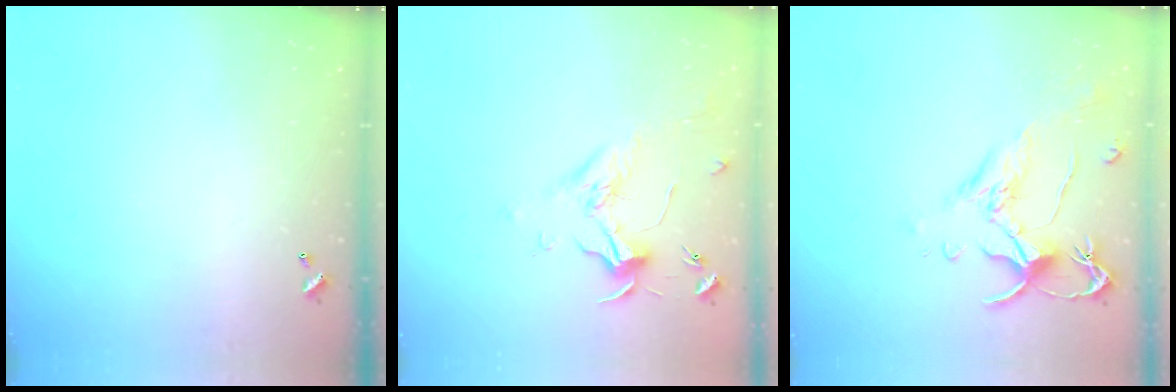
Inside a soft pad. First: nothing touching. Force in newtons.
{"total": 1.8, "press": 1.7, "slide": 0.6}
{"total": 1.6, "press": 1.1, "slide": 1.1}